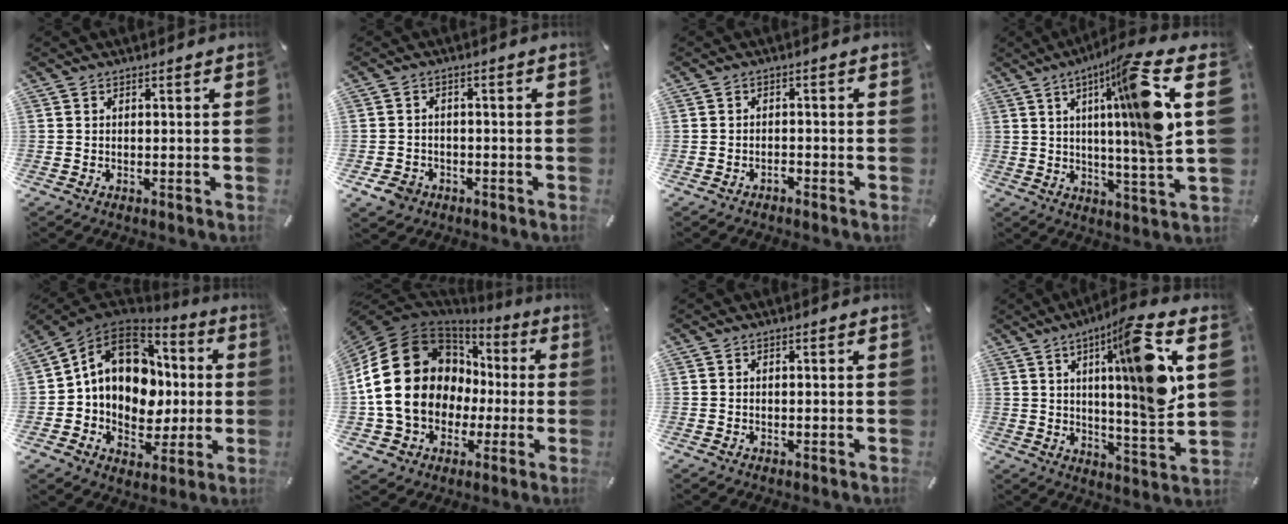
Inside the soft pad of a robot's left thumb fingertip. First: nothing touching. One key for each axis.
{"total": 4.3, "fx": -2.5, "fy": 3.2, "fz": 1.4, "tx": -0.034, "ty": 0.010, "tz": -0.048}
{"total": 1.7, "fx": -1.5, "fy": 0.7, "fz": 0.5, "tx": -0.014, "ty": 0.006, "tz": -0.032}
{"total": 19.8, "fx": 6.9, "fy": 0.9, "fz": 18.5, "tx": -0.299, "ty": -0.041, "tz": 0.077}
{"total": 15.0, "fx": 2.4, "fy": 12.1, "fz": 8.6, "tx": -0.143, "ty": -0.001, "tz": 0.053}
{"total": 21.5, "fx": -0.5, "fy": 18.1, "fz": 11.7, "tx": -0.233, "ty": 0.005, "tz": 0.009}
{"total": 0.0}
{"total": 17.8, "fx": 6.3, "fy": 2.8, "fz": 16.4, "tx": -0.239, "ty": -0.038, "tz": 0.083}